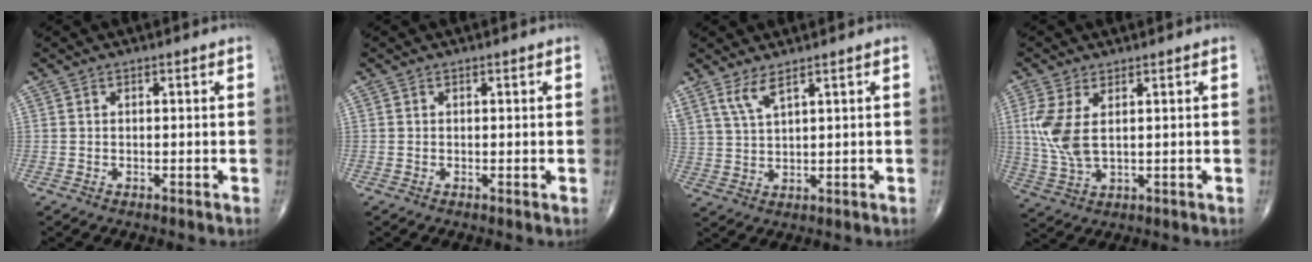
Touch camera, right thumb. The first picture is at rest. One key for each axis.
{"total": 0.0}
{"total": 4.3, "fx": 3.0, "fy": 0.7, "fz": 2.9, "tx": -0.069, "ty": -0.019, "tz": 0.070}
{"total": 7.8, "fx": 1.8, "fy": 3.6, "fz": 6.7, "tx": -0.164, "ty": -0.008, "tz": 0.046}